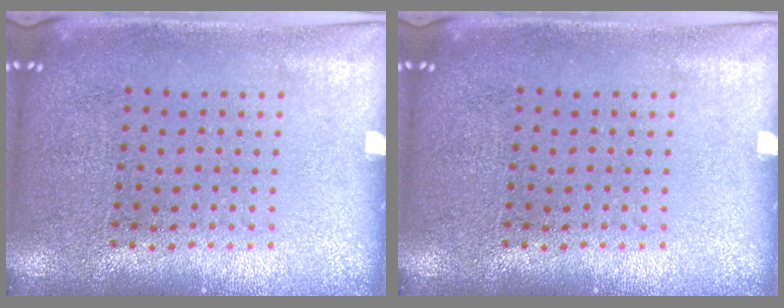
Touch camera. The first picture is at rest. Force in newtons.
{"total": 0.0}